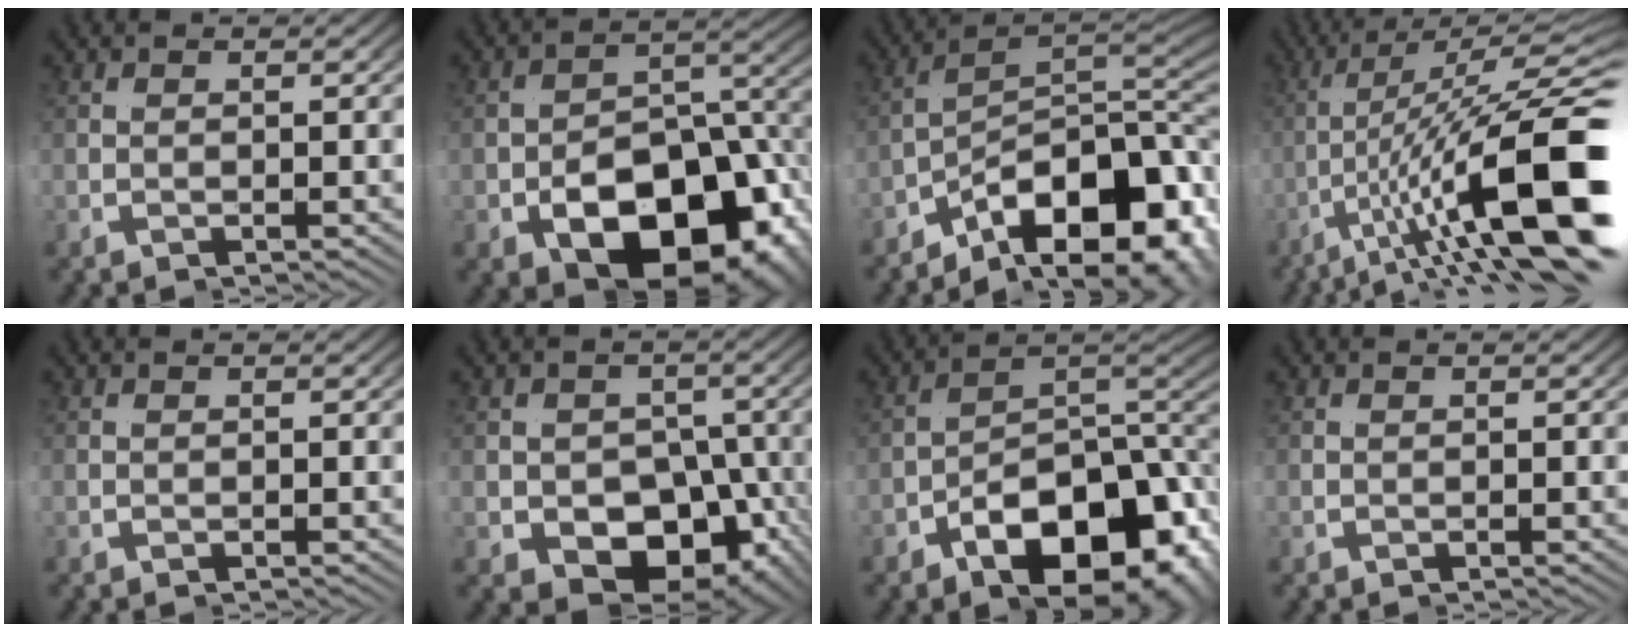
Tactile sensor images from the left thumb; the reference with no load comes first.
{"total": 11.8, "force": [-3.7, 6.5, 9.1], "torque": [-0.156, -0.016, -0.041]}
{"total": 11.9, "force": [-4.2, 4.9, 10.0], "torque": [-0.142, 0.005, -0.071]}
{"total": 11.4, "force": [-2.2, 1.3, 11.1], "torque": [-0.172, 0.019, -0.049]}
{"total": 0.0}
{"total": 9.7, "force": [-1.2, 6.9, 6.8], "torque": [-0.098, -0.022, -0.015]}
{"total": 11.5, "force": [-5.4, 5.5, 8.5], "torque": [-0.144, -0.005, -0.078]}
{"total": 0.0}